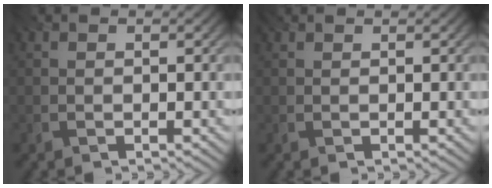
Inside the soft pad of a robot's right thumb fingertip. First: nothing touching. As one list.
[{"total": 0.9, "force": [0.8, 0.2, 0.4], "torque": [-0.010, 0.002, 0.013]}]